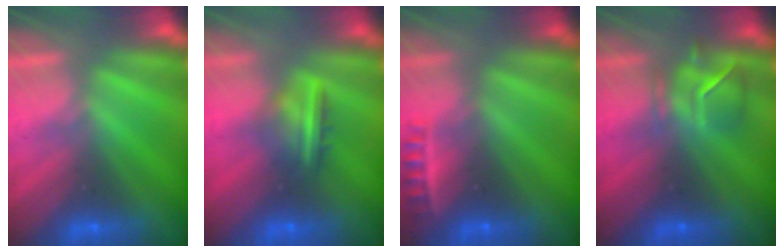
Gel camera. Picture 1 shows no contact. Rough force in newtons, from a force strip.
{"total": 8.3}
{"total": 2.3}
{"total": 3.5}